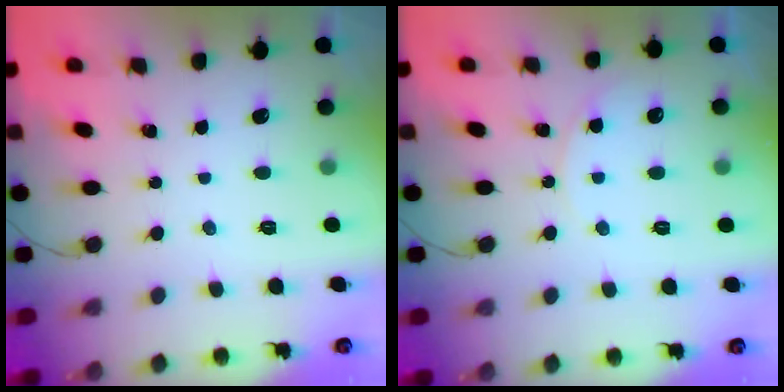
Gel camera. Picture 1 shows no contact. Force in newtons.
{"total": 5.0, "press": 5.0, "slide": 0.5}